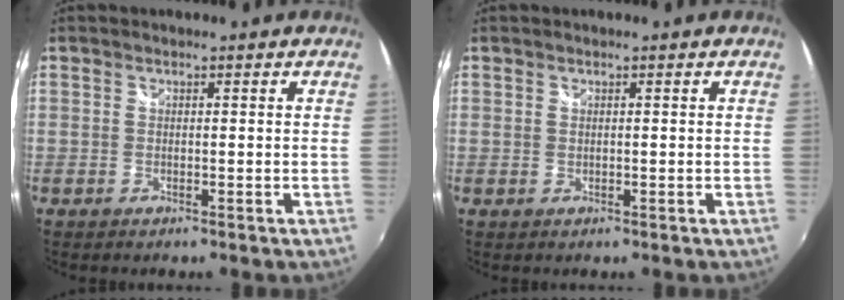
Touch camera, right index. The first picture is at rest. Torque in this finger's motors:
{"motor_torque": [-0.13, 0.13, 0.00, 0.00]}